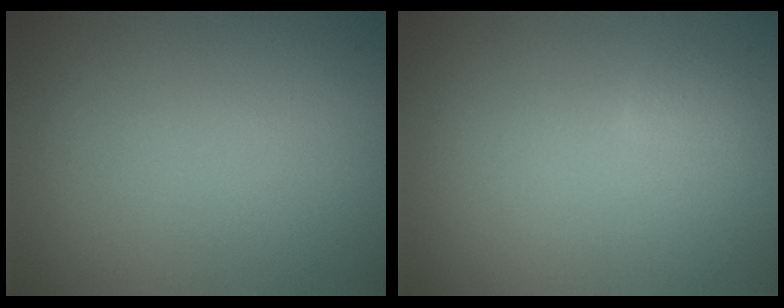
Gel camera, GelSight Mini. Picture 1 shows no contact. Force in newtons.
{"total": 0.7, "press": 0.7, "slide": 0.1}